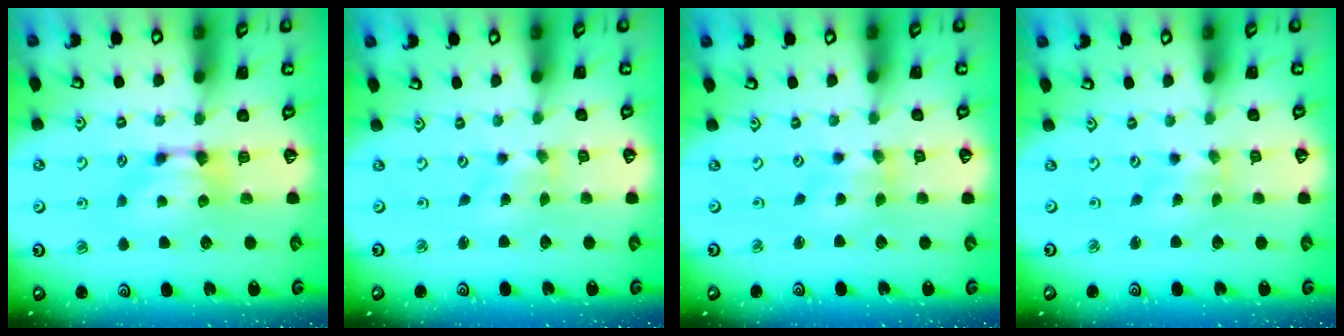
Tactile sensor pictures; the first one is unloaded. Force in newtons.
{"total": 4.0, "press": 3.9, "slide": 0.8}
{"total": 1.3, "press": 0.0, "slide": 1.3}
{"total": 3.3, "press": 3.1, "slide": 1.0}